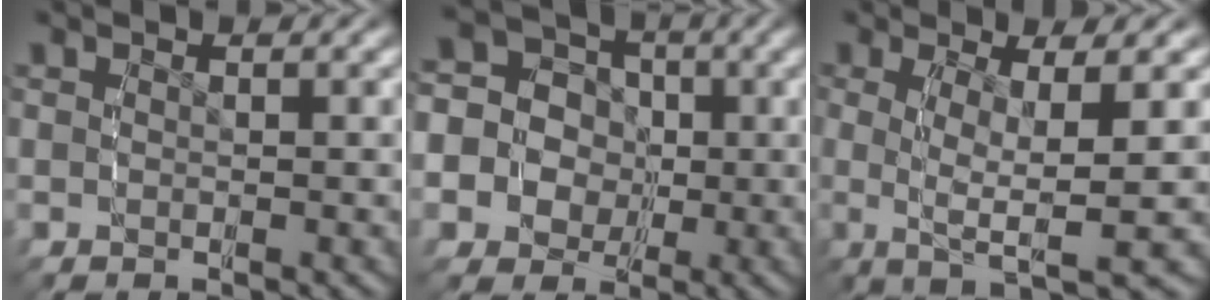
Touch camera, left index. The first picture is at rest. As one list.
[{"total": 14.0, "force": [-0.7, 13.0, 5.1], "torque": [-0.143, -0.032, -0.028]}, {"total": 7.8, "force": [-1.4, 3.2, 7.0], "torque": [-0.114, -0.022, -0.012]}]